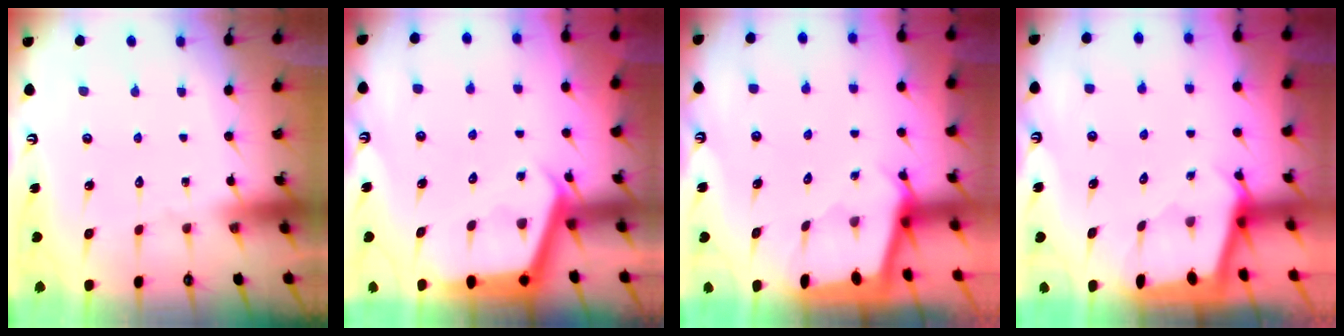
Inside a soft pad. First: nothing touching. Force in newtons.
{"total": 3.9, "press": 3.9, "slide": 0.2}
{"total": 1.6, "press": 1.6, "slide": 0.2}
{"total": 1.7, "press": 1.7, "slide": 0.2}